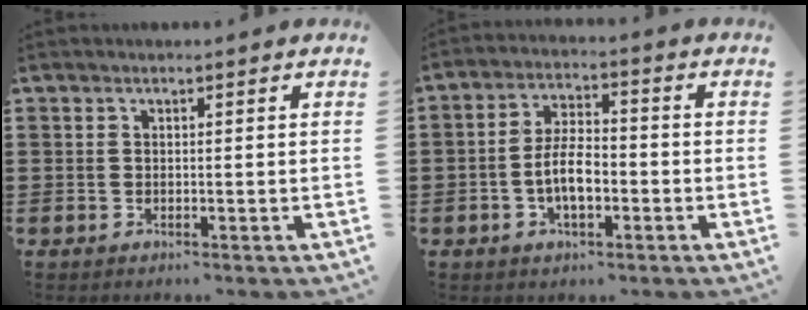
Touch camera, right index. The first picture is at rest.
{"total": 6.6, "force": [-1.7, 3.0, 5.6], "torque": [-0.117, 0.004, -0.035]}